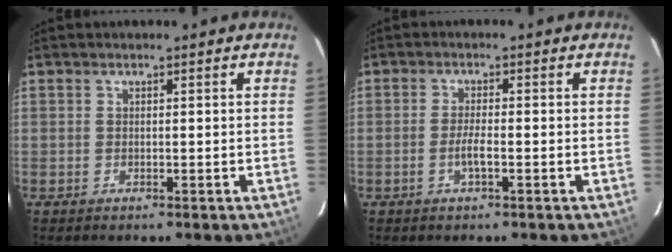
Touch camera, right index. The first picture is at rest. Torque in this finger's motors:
{"motor_torque": [0.90, -0.36, 0.46, 0.11]}